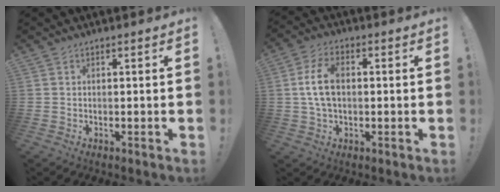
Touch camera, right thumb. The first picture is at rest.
{"total": 9.3, "force": [0.8, 5.6, 7.4], "torque": [-0.135, 0.001, 0.016]}